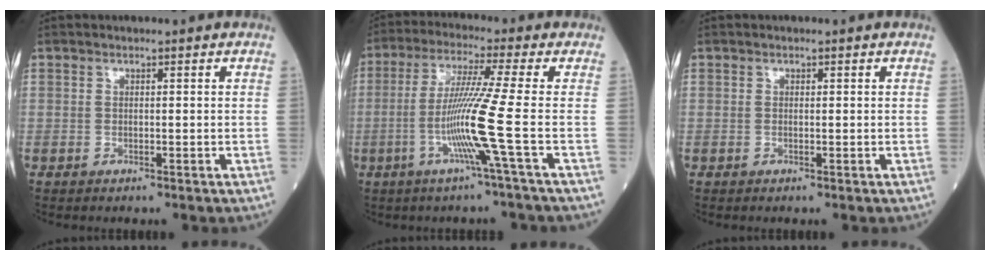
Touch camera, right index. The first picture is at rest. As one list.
[{"total": 9.7, "force": [-2.7, -2.7, 8.9], "torque": [-0.176, -0.012, -0.057]}, {"total": 0.0}]